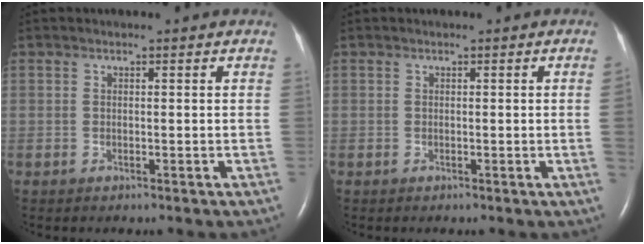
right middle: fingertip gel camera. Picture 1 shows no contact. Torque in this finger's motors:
{"motor_torque": [0.36, -0.36, -0.37, -0.07]}